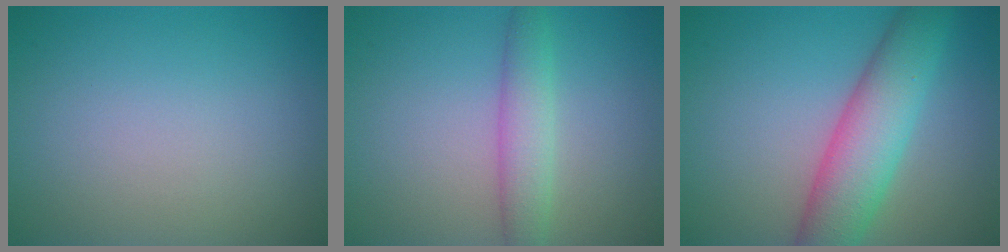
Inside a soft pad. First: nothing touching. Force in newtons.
{"total": 3.0, "press": 3.0, "slide": 0.1}
{"total": 6.7, "press": 6.7, "slide": 0.2}